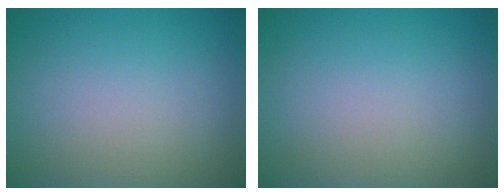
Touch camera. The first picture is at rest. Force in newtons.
{"total": 0.0}